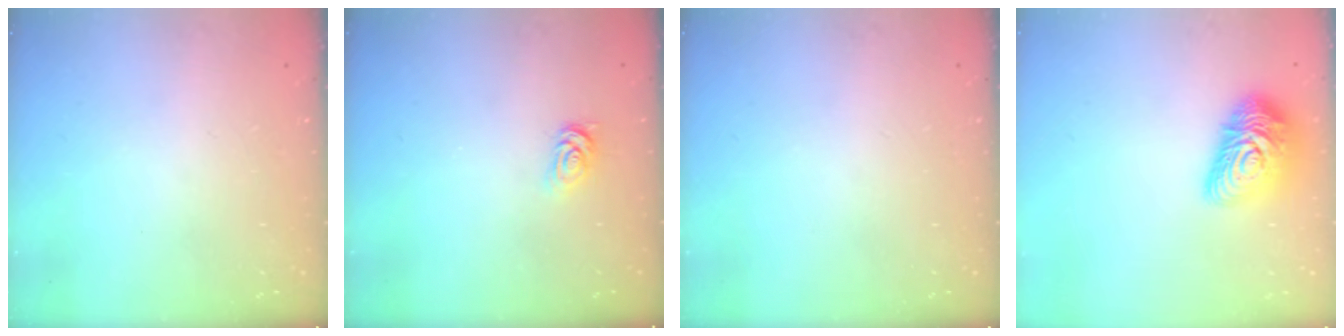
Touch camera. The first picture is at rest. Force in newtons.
{"total": 2.5, "press": 2.5, "slide": 0.3}
{"total": 0.0}
{"total": 14.8, "press": 14.8, "slide": 0.8}